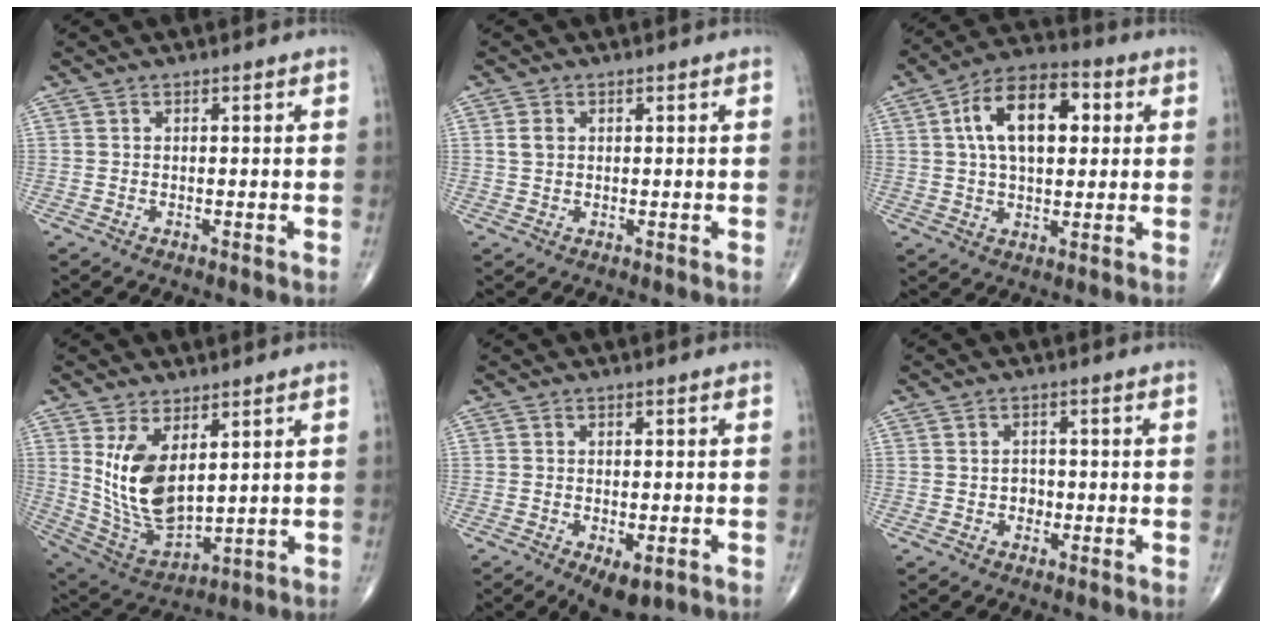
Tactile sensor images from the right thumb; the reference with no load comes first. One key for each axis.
{"total": 2.0, "fx": 0.5, "fy": 1.5, "fz": 1.3, "tx": -0.023, "ty": 0.002, "tz": 0.012}
{"total": 14.9, "fx": 3.3, "fy": 8.3, "fz": 11.9, "tx": -0.183, "ty": 0.018, "tz": 0.049}
{"total": 13.6, "fx": 3.8, "fy": 7.1, "fz": 11.0, "tx": -0.194, "ty": -0.025, "tz": 0.097}
{"total": 5.5, "fx": -2.4, "fy": 2.5, "fz": 4.3, "tx": -0.062, "ty": -0.003, "tz": -0.027}
{"total": 2.2, "fx": -0.5, "fy": 1.9, "fz": 1.1, "tx": 0.000, "ty": 0.006, "tz": -0.010}